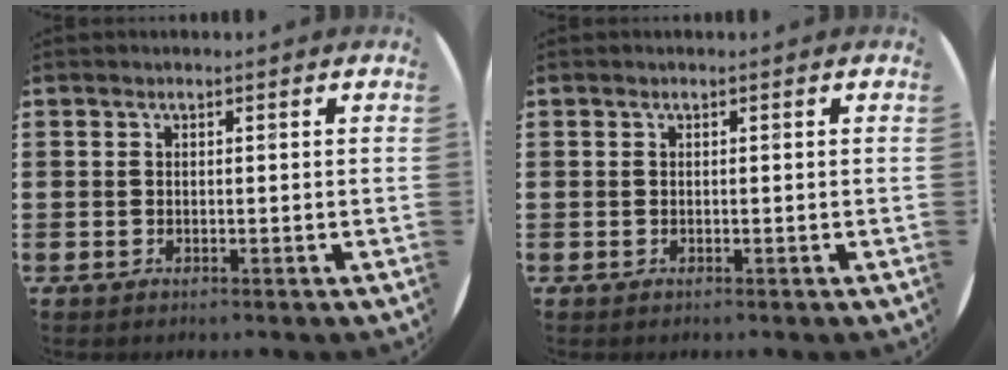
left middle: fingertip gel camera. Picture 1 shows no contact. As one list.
[{"total": 0.0}]